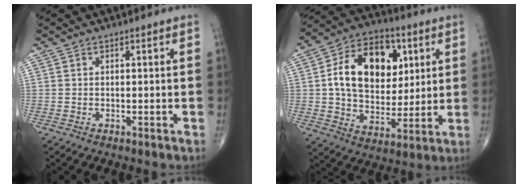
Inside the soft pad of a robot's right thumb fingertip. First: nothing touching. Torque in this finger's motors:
{"motor_torque": [1.85, 2.84, 0.64, -0.44, 0.49]}